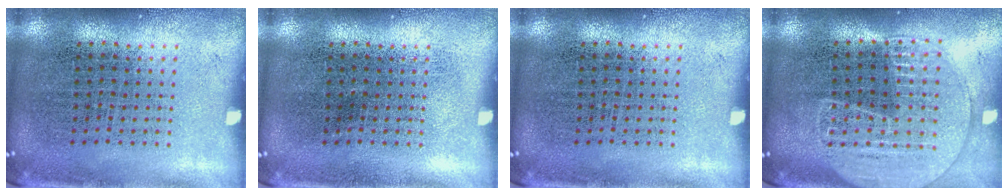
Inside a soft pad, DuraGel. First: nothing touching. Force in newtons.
{"total": 0.0}
{"total": 0.0}
{"total": 1.8, "press": 1.6, "slide": 0.7}